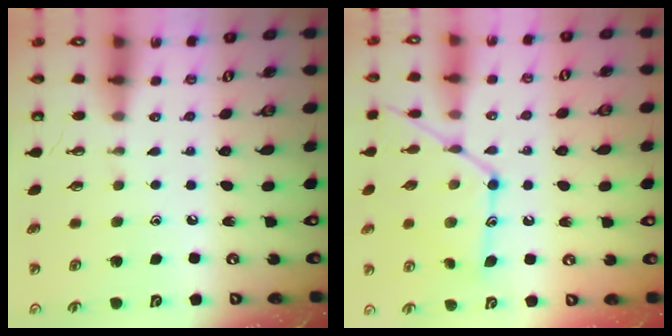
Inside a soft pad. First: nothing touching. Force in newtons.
{"total": 16.4, "press": 16.3, "slide": 1.3}